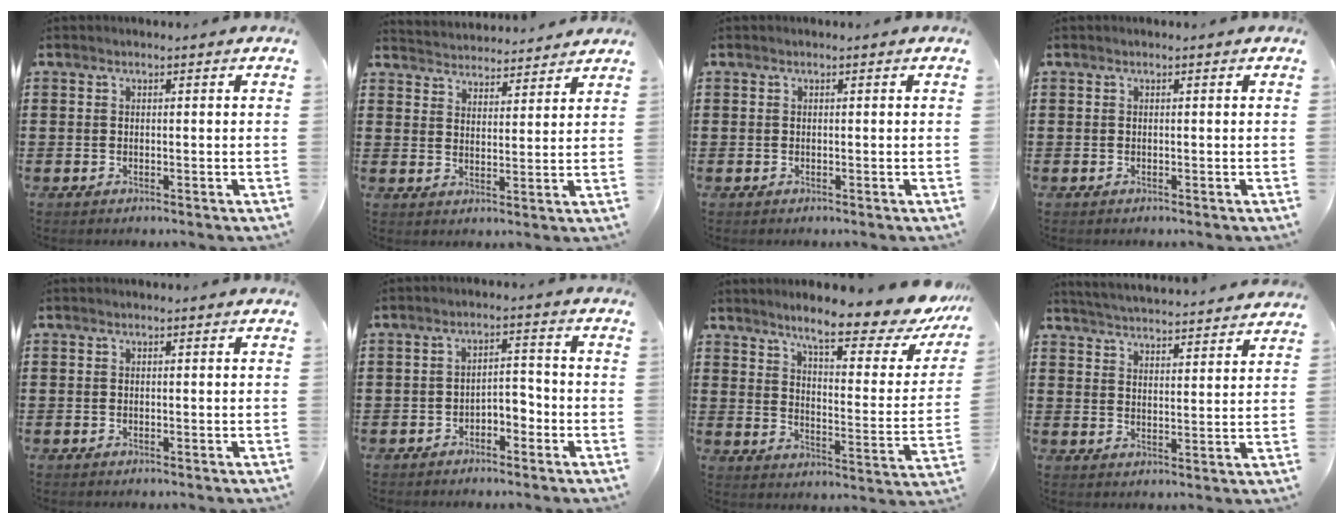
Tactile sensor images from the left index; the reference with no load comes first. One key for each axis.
{"total": 3.8, "fx": 3.7, "fy": 0.1, "fz": -0.6, "tx": -0.004, "ty": -0.021, "tz": 0.066}
{"total": 0.0}
{"total": 0.0}
{"total": 0.0}
{"total": 2.9, "fx": -2.4, "fy": 1.1, "fz": 1.0, "tx": -0.024, "ty": 0.006, "tz": -0.052}
{"total": 10.8, "fx": 8.9, "fy": 1.1, "fz": 6.1, "tx": -0.116, "ty": -0.050, "tz": 0.147}
{"total": 4.3, "fx": 4.2, "fy": -0.8, "fz": 0.0, "tx": -0.018, "ty": -0.033, "tz": 0.071}